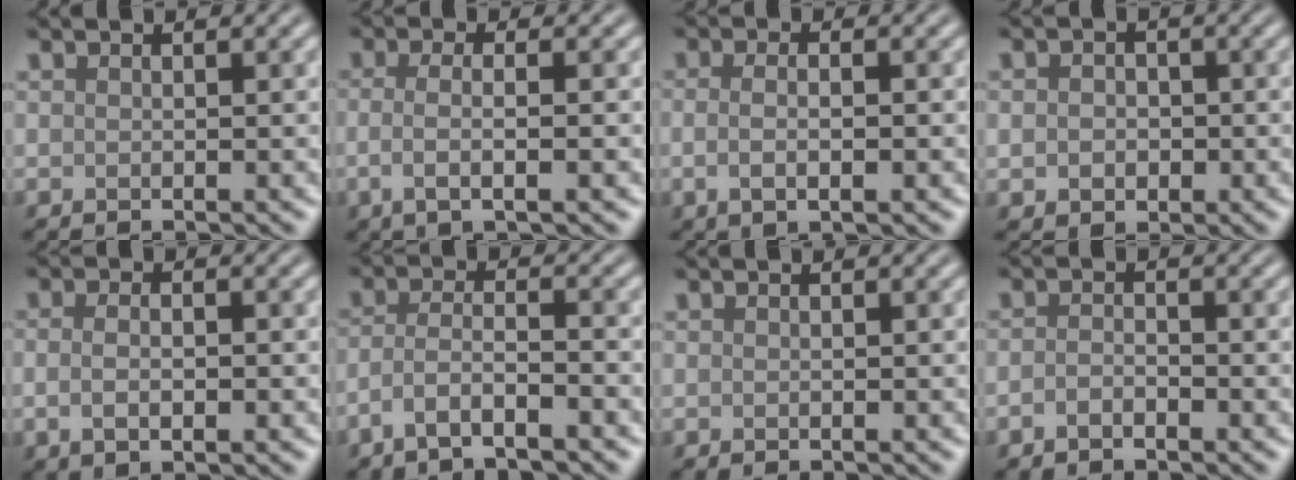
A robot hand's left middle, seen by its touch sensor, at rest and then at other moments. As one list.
[{"total": 3.4, "force": [-0.4, 1.2, 3.2], "torque": [-0.055, -0.007, -0.012]}, {"total": 3.0, "force": [-0.3, 1.2, 2.7], "torque": [-0.046, -0.008, -0.011]}, {"total": 2.5, "force": [-0.2, 2.1, 1.3], "torque": [-0.012, -0.004, -0.008]}, {"total": 3.1, "force": [-0.3, 1.6, 2.7], "torque": [-0.037, -0.007, -0.009]}, {"total": 3.4, "force": [-2.2, 0.7, 2.4], "torque": [-0.050, 0.007, -0.051]}, {"total": 0.0}, {"total": 1.3, "force": [-0.8, 0.6, 0.8], "torque": [-0.018, 0.001, -0.019]}]